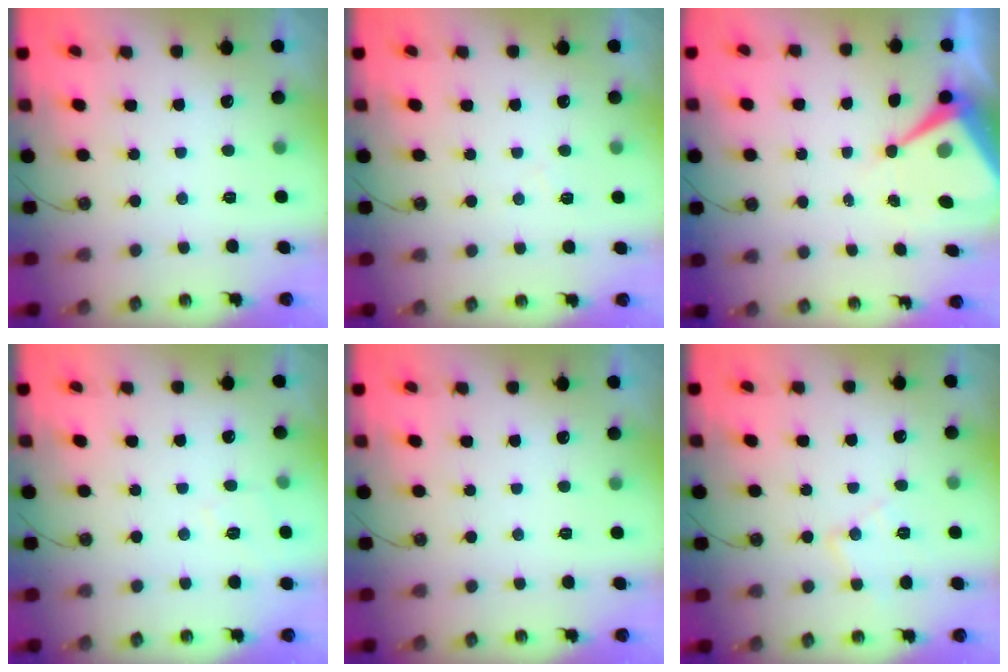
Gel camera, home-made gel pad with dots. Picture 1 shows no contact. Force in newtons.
{"total": 4.3, "press": 4.2, "slide": 0.7}
{"total": 9.7, "press": 9.7, "slide": 0.8}
{"total": 4.7, "press": 4.7, "slide": 0.6}
{"total": 0.0}
{"total": 8.2, "press": 8.1, "slide": 0.6}